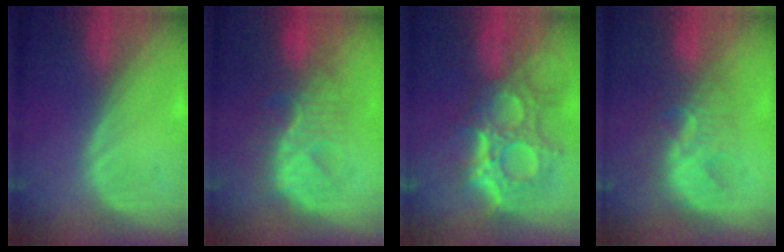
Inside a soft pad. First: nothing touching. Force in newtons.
{"total": 8.8, "press": 8.5, "slide": 2.2}
{"total": 12.0, "press": 10.8, "slide": 5.3}
{"total": 7.7, "press": 7.2, "slide": 2.6}